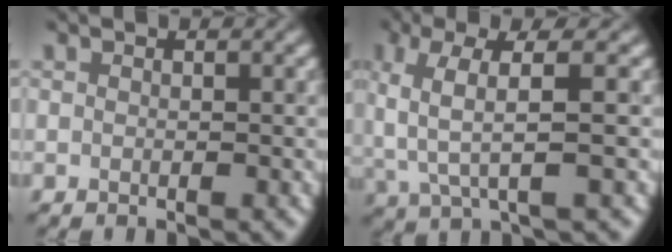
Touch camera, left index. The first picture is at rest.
{"total": 5.1, "force": [0.9, 1.4, 4.8], "torque": [-0.106, 0.002, 0.020]}